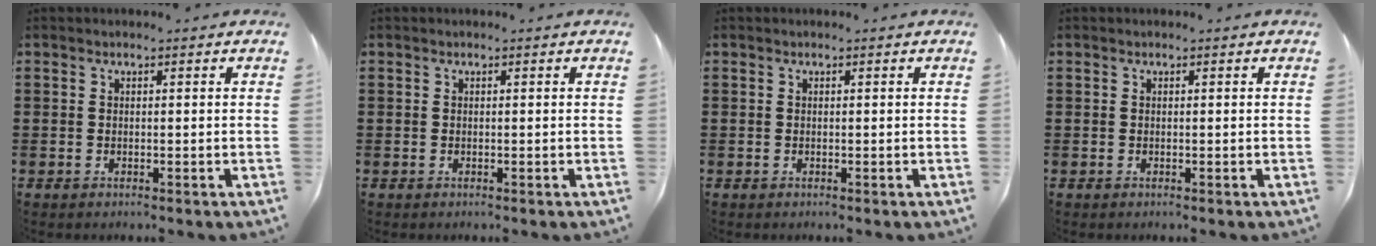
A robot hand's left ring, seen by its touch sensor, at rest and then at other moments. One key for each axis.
{"total": 0.0}
{"total": 0.0}
{"total": 0.0}